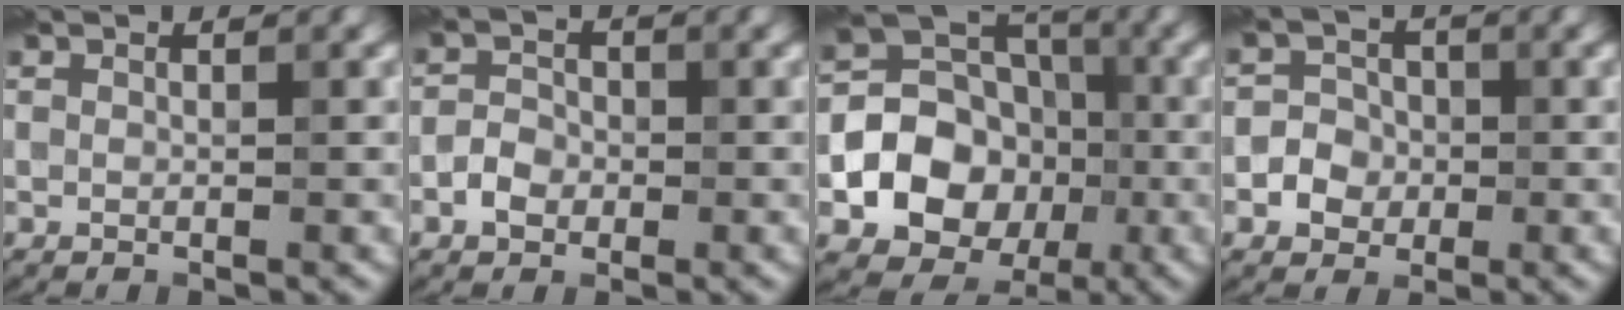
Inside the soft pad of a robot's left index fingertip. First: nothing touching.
{"total": 2.0, "force": [-0.8, 1.6, 1.0], "torque": [-0.014, 0.004, -0.021]}
{"total": 8.7, "force": [-2.1, 7.1, 4.5], "torque": [-0.068, -0.003, -0.050]}
{"total": 2.5, "force": [-0.7, 2.3, 0.8], "torque": [0.003, 0.001, -0.021]}